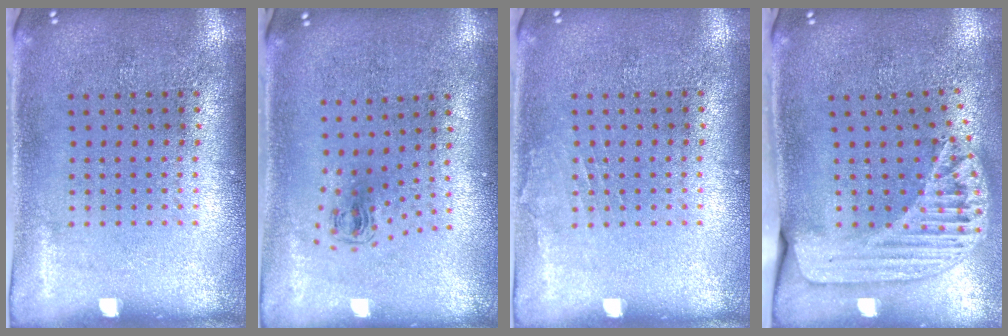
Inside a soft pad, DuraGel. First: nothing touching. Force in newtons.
{"total": 0.7, "press": 0.4, "slide": 0.6}
{"total": 0.7, "press": 0.7, "slide": 0.1}
{"total": 1.8, "press": 1.6, "slide": 0.9}